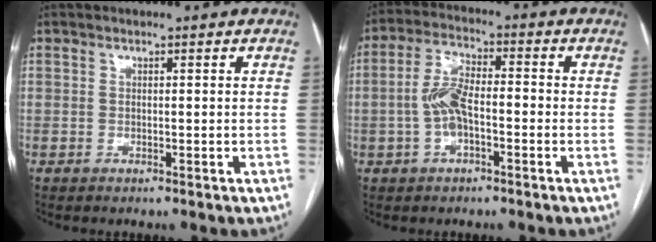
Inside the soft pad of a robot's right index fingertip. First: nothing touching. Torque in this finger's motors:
{"motor_torque": [0.30, -0.09, 0.19, 0.14]}